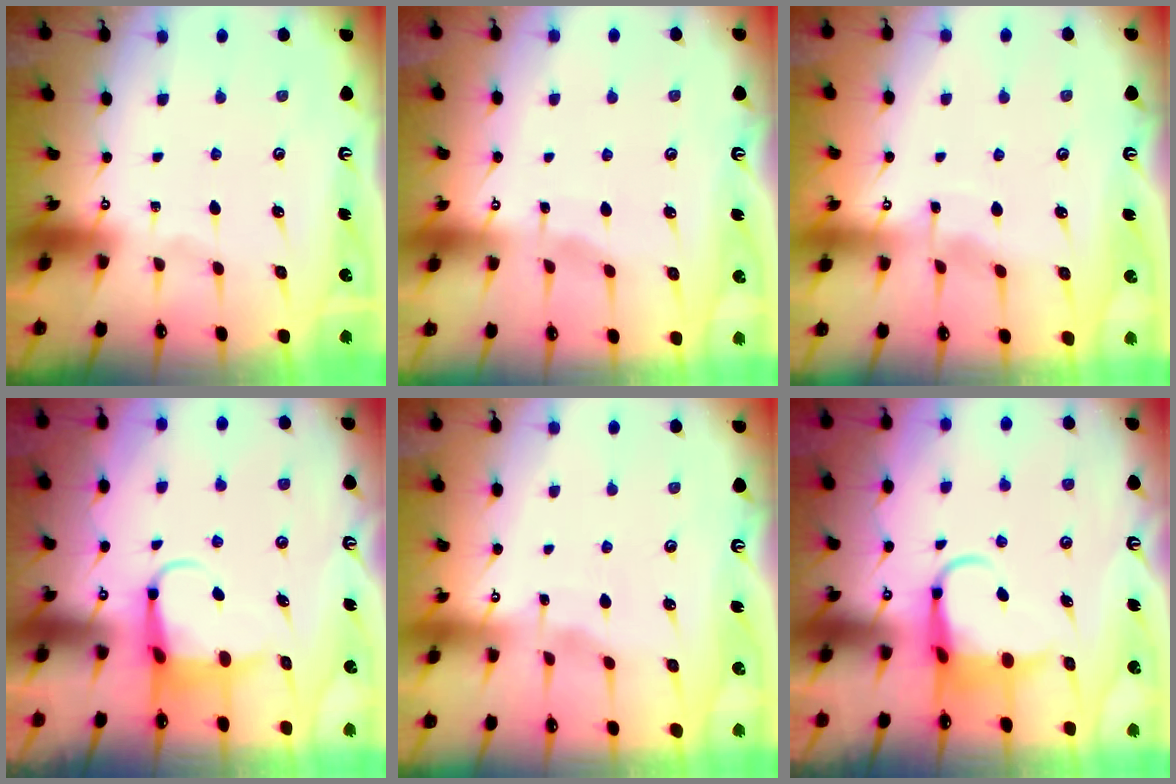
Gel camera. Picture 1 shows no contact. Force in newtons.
{"total": 2.6, "press": 2.6, "slide": 0.4}
{"total": 4.1, "press": 4.1, "slide": 0.3}
{"total": 5.1, "press": 5.0, "slide": 0.4}
{"total": 2.6, "press": 2.6, "slide": 0.3}
{"total": 6.4, "press": 6.4, "slide": 0.8}